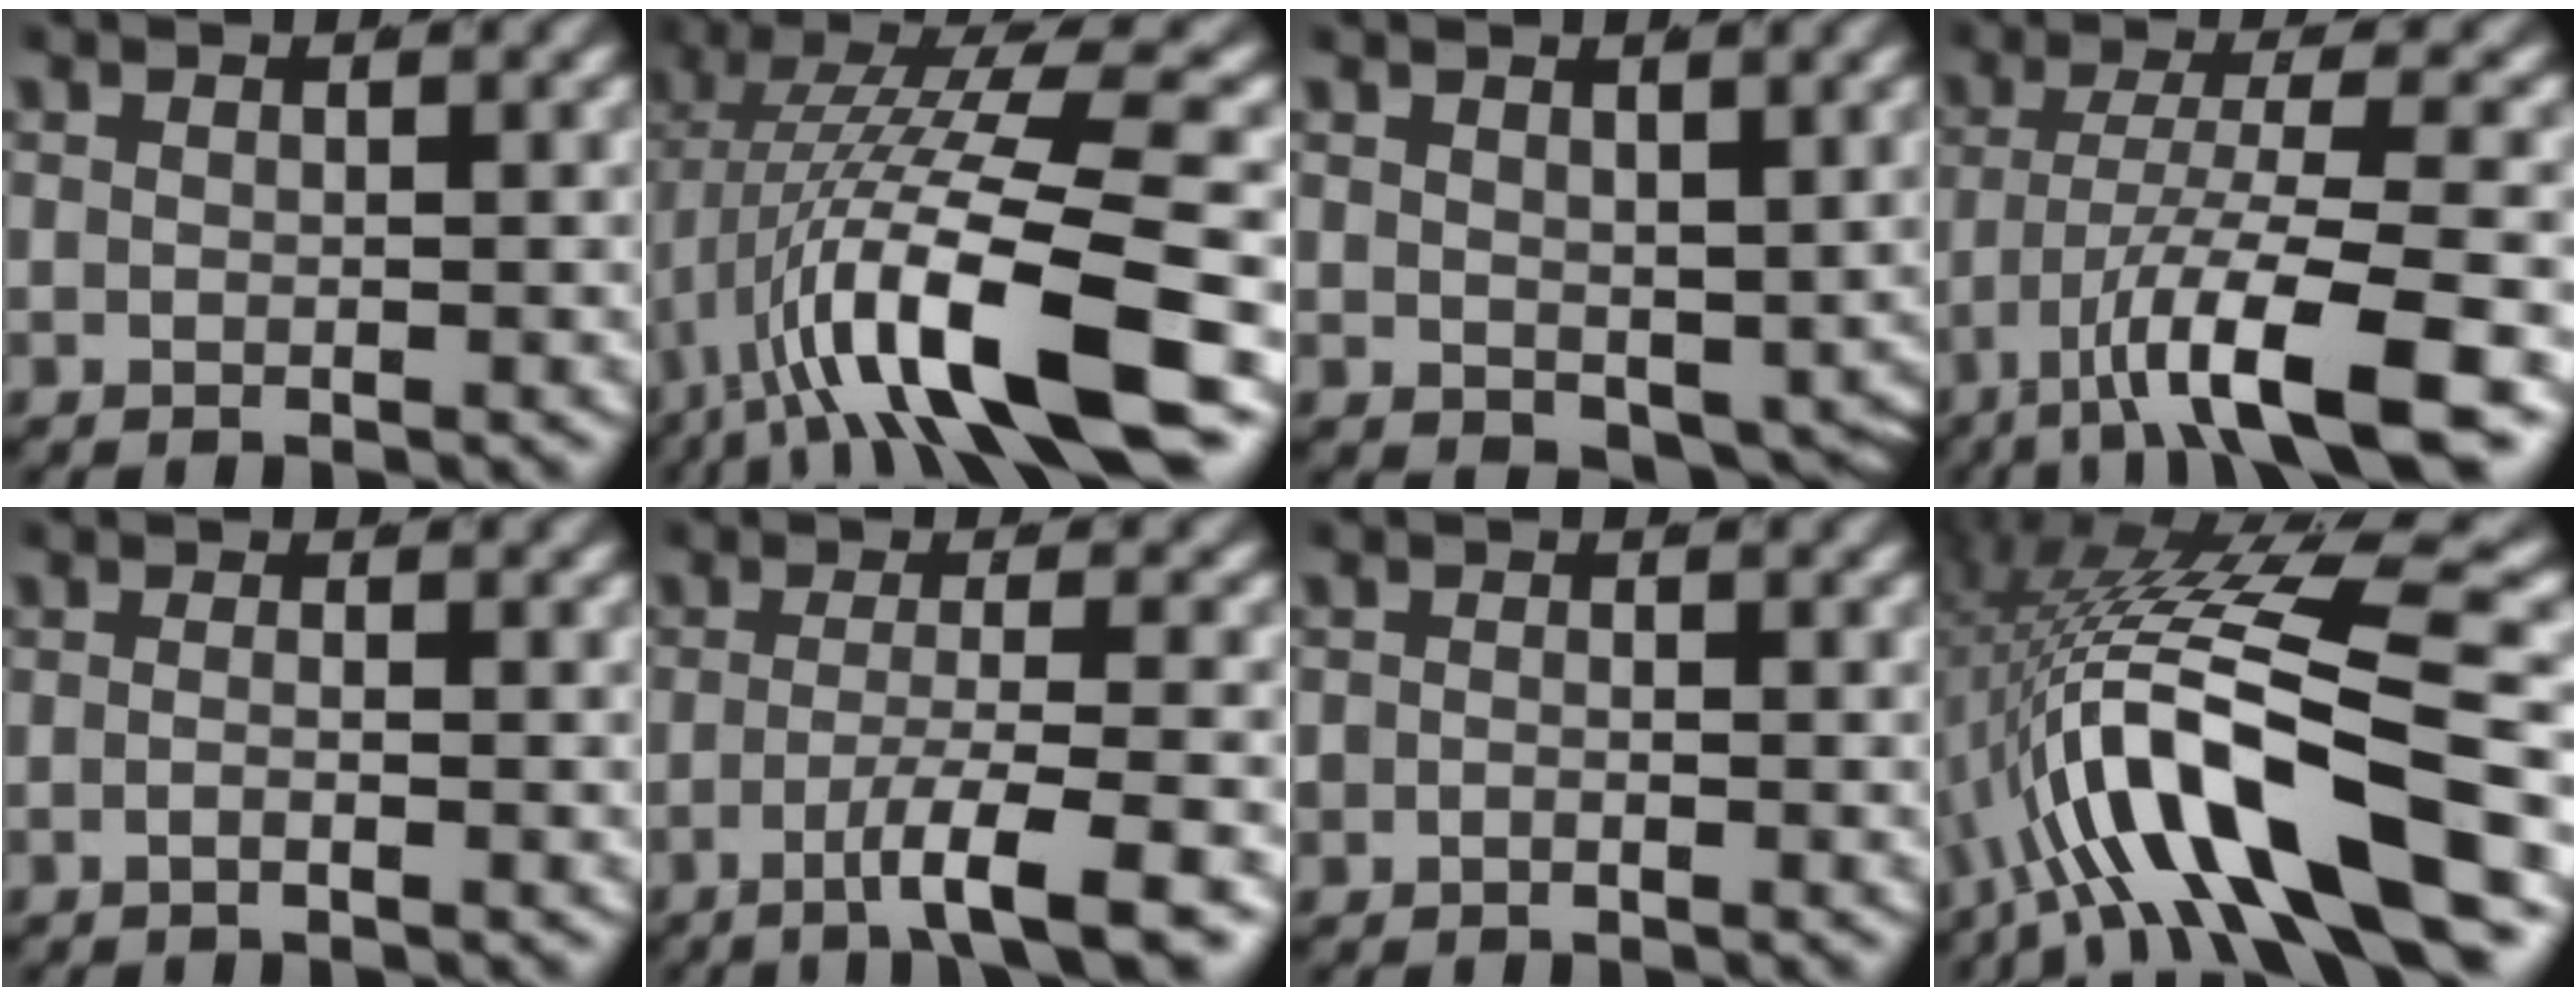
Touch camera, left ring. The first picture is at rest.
{"total": 10.5, "force": [-2.5, 3.0, 9.8], "torque": [-0.164, -0.011, -0.024]}
{"total": 3.1, "force": [-1.3, 1.4, 2.5], "torque": [-0.027, -0.029, -0.001]}
{"total": 8.8, "force": [-4.9, 1.7, 7.2], "torque": [-0.117, -0.018, -0.063]}
{"total": 1.3, "force": [-1.0, -0.2, 0.8], "torque": [-0.020, -0.006, -0.016]}
{"total": 6.0, "force": [-3.7, 0.3, 4.7], "torque": [-0.078, -0.019, -0.048]}
{"total": 2.6, "force": [-1.3, 2.2, 0.8], "torque": [-0.031, -0.013, -0.021]}
{"total": 12.8, "force": [-1.3, 4.3, 12.0], "torque": [-0.216, 0.002, -0.010]}